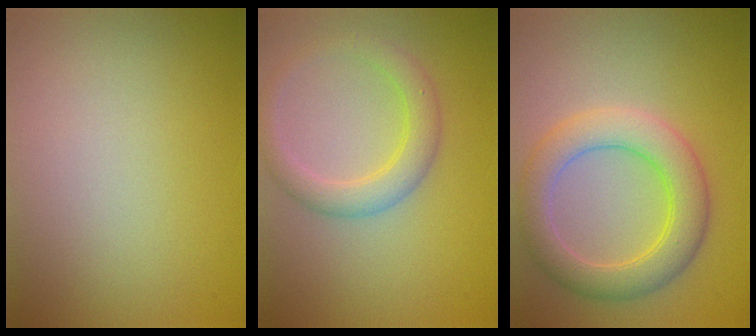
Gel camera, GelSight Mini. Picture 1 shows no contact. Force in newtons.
{"total": 3.2, "press": 3.2, "slide": 0.2}
{"total": 5.4, "press": 5.4, "slide": 0.1}